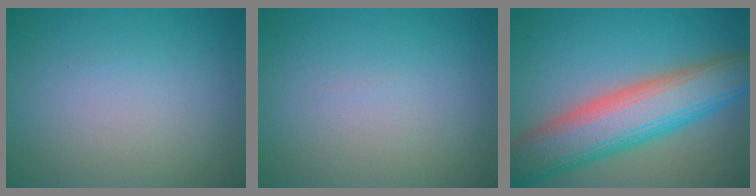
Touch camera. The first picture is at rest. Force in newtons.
{"total": 0.0}
{"total": 9.8, "press": 9.8, "slide": 0.4}